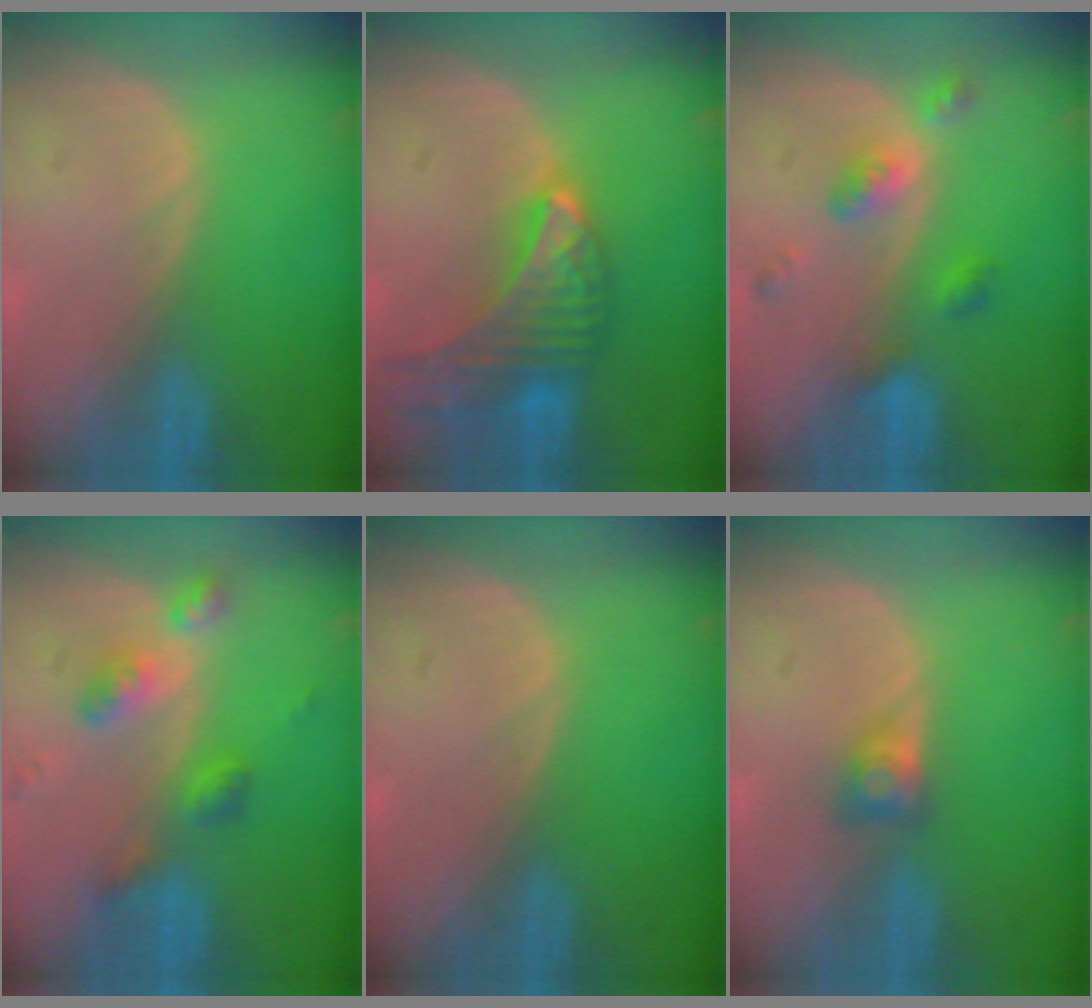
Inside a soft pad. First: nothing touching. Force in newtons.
{"total": 9.7, "press": 8.6, "slide": 4.5}
{"total": 5.1, "press": 4.6, "slide": 2.2}
{"total": 6.3, "press": 5.5, "slide": 3.0}
{"total": 0.0}
{"total": 2.7, "press": 2.5, "slide": 1.1}